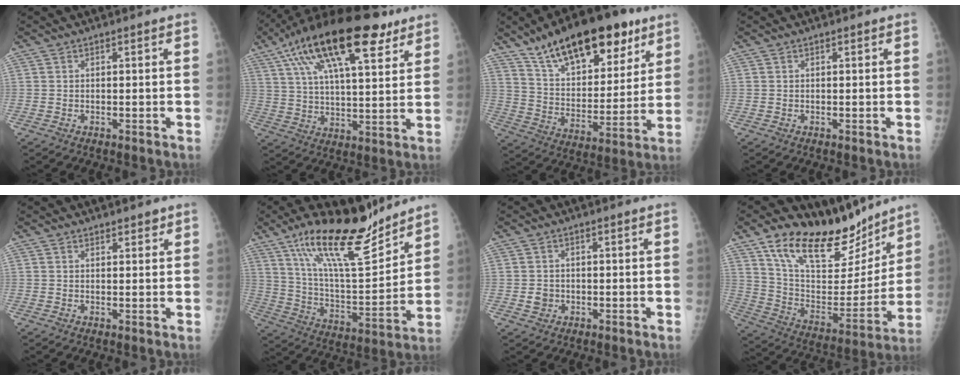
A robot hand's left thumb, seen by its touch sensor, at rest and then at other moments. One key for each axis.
{"total": 22.6, "fx": 12.4, "fy": 8.1, "fz": 17.0, "tx": -0.280, "ty": -0.014, "tz": 0.209}
{"total": 23.3, "fx": 14.9, "fy": 10.3, "fz": 14.5, "tx": -0.191, "ty": -0.047, "tz": 0.248}
{"total": 0.0}
{"total": 1.7, "fx": 1.4, "fy": 0.8, "fz": 0.6, "tx": 0.005, "ty": -0.009, "tz": 0.017}
{"total": 20.3, "fx": 15.1, "fy": 5.2, "fz": 12.5, "tx": -0.178, "ty": -0.085, "tz": 0.266}
{"total": 2.1, "fx": -0.3, "fy": 1.9, "fz": 0.7, "tx": -0.001, "ty": 0.004, "tz": -0.001}
{"total": 22.0, "fx": 16.8, "fy": 9.2, "fz": 10.8, "tx": -0.128, "ty": -0.087, "tz": 0.289}